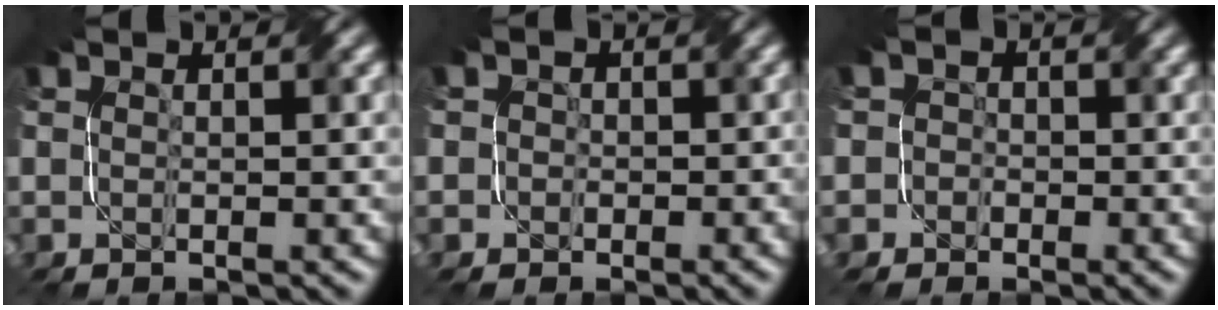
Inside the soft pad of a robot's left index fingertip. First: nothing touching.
{"total": 2.4, "force": [0.2, 2.3, 0.6], "torque": [0.005, 0.007, -0.018]}
{"total": 3.0, "force": [-0.1, 2.9, 0.6], "torque": [0.009, 0.016, -0.034]}